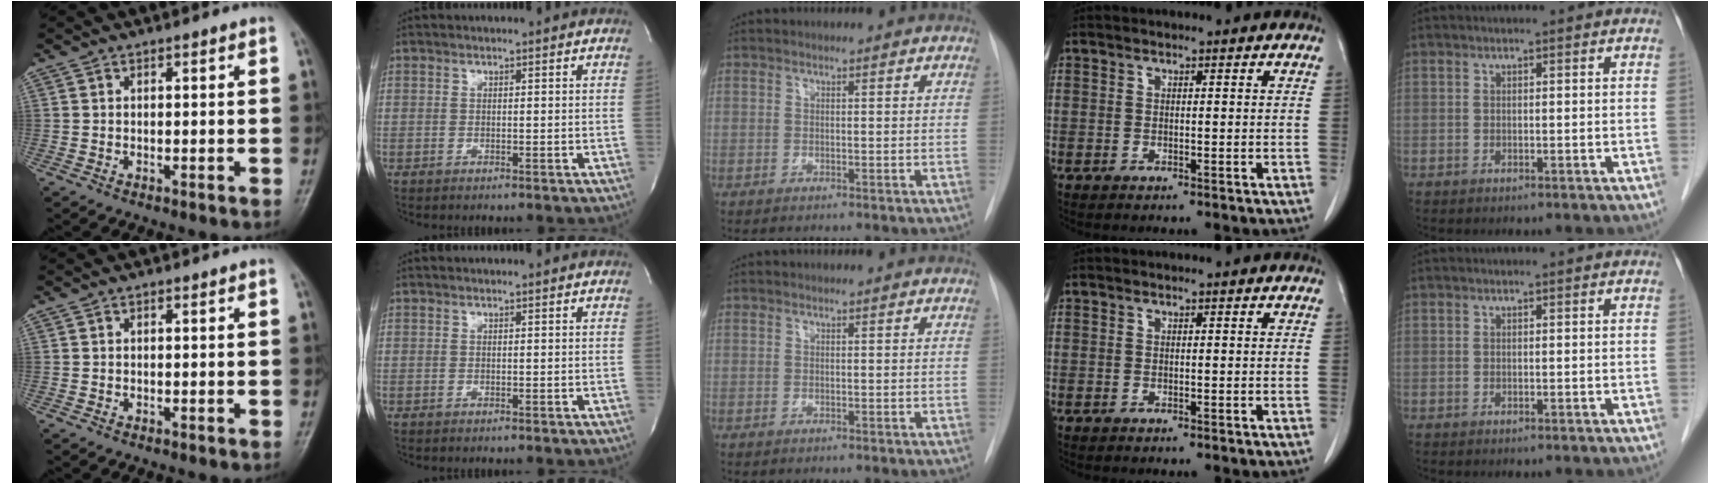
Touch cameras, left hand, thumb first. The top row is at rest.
{}